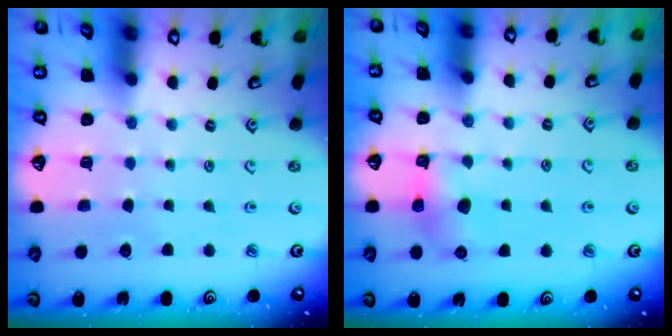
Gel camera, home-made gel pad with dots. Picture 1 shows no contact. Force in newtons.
{"total": 6.6, "press": 6.5, "slide": 0.8}